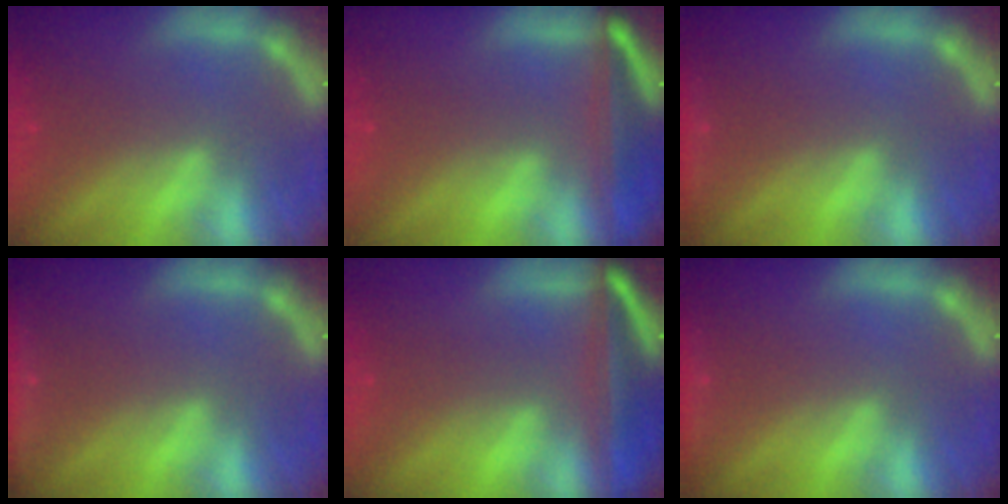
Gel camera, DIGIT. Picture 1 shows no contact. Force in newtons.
{"total": 7.1}
{"total": 1.4}
{"total": 3.0}
{"total": 8.5}
{"total": 1.4}